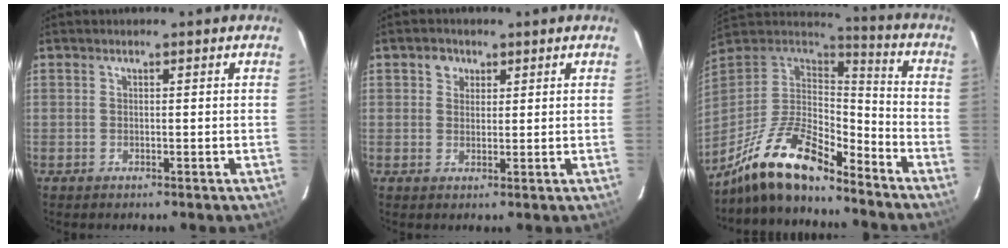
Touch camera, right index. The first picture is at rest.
{"total": 2.7, "force": [1.2, 2.3, 0.4], "torque": [-0.001, 0.010, 0.019]}
{"total": 19.0, "force": [-14.7, 5.7, 10.7], "torque": [-0.228, -0.018, -0.273]}